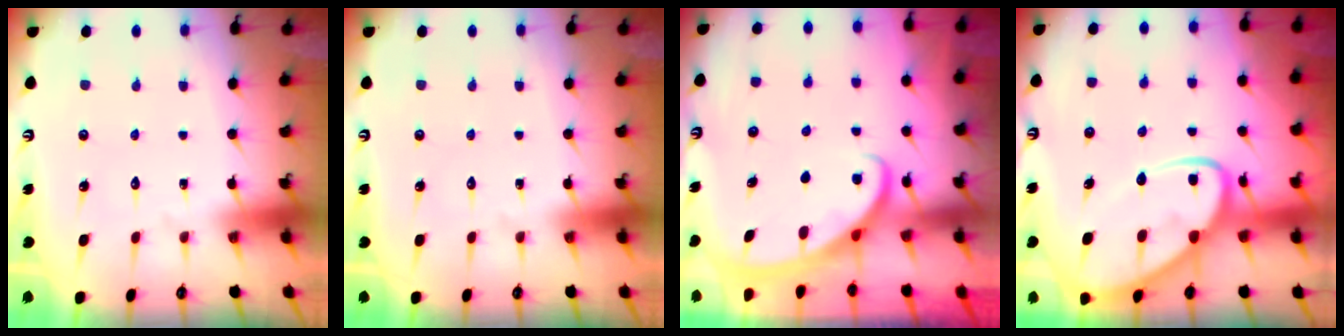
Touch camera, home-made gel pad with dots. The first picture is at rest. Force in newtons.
{"total": 0.0}
{"total": 2.8, "press": 2.8, "slide": 0.4}
{"total": 11.6, "press": 11.5, "slide": 1.1}